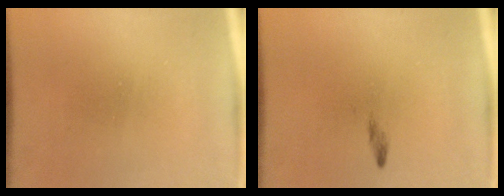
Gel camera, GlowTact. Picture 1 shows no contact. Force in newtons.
{"total": 0.7}